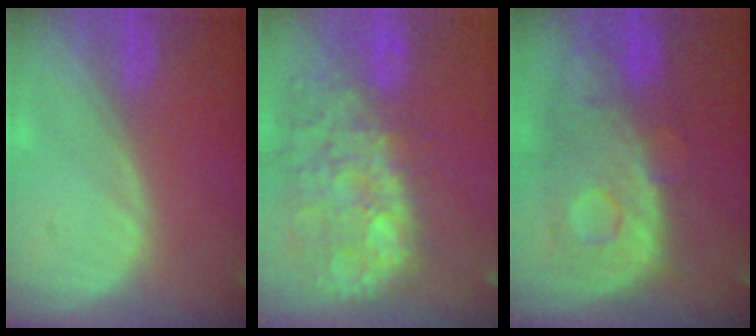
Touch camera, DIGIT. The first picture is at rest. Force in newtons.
{"total": 14.4, "press": 11.7, "slide": 8.4}
{"total": 11.2, "press": 9.7, "slide": 5.6}